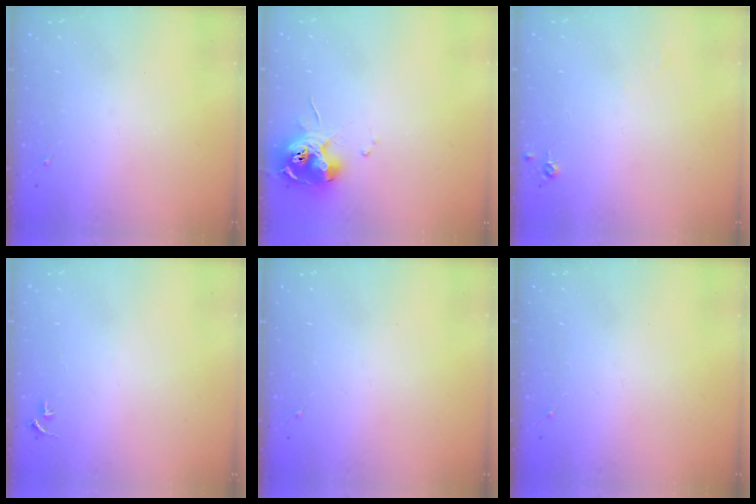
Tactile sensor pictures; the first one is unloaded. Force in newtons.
{"total": 13.5, "press": 13.5, "slide": 1.2}
{"total": 4.7, "press": 4.7, "slide": 0.7}
{"total": 3.1, "press": 3.1, "slide": 0.4}
{"total": 0.0}
{"total": 0.0}